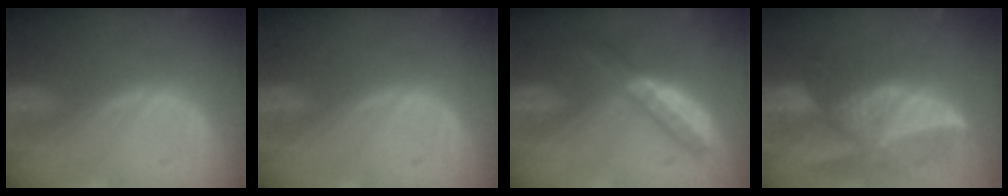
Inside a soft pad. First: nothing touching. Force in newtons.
{"total": 0.0}
{"total": 5.5, "press": 4.9, "slide": 2.5}
{"total": 9.6, "press": 8.6, "slide": 4.3}